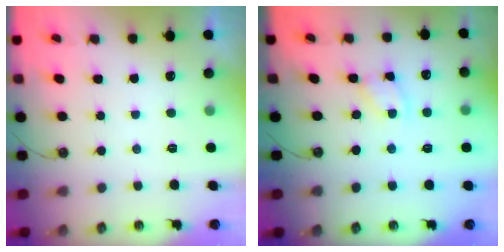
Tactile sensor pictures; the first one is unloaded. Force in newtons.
{"total": 2.7, "press": 2.7, "slide": 0.4}